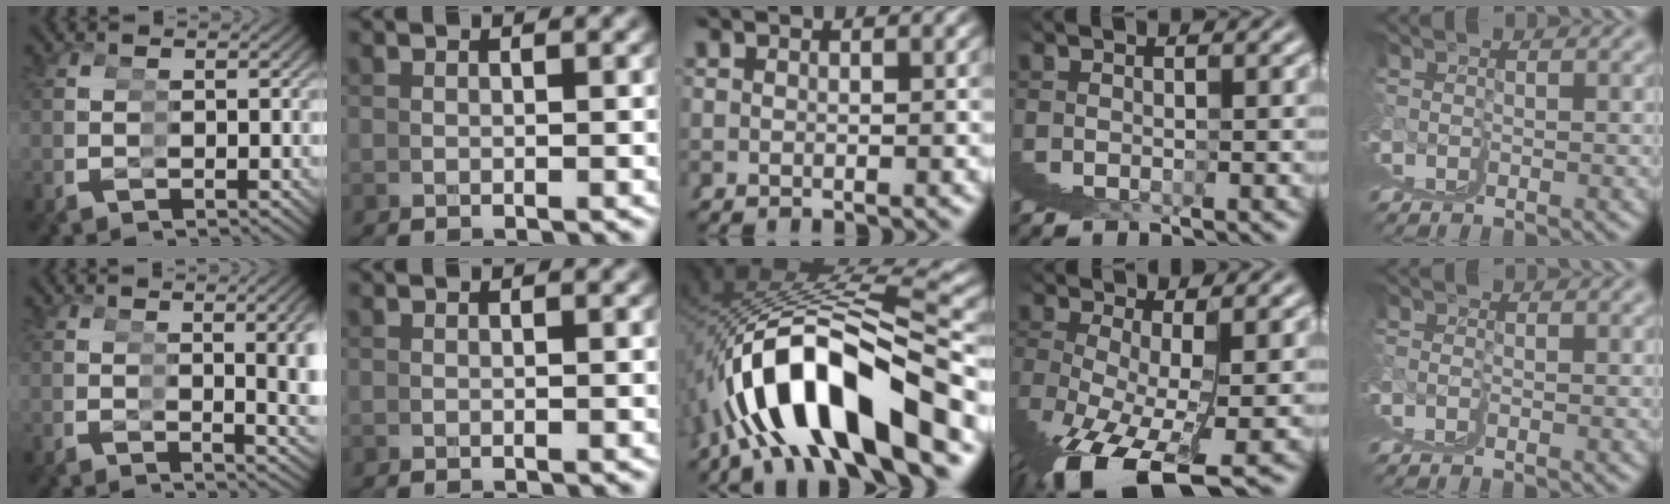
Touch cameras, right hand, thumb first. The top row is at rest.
{"thumb": {"total": 4.3, "force": [0.5, 1.1, 4.1], "torque": [-0.042, 0.005, 0.010]}, "middle": {"total": 15.3, "force": [-2.7, 7.7, 12.9], "torque": [-0.249, -0.022, -0.029]}, "ring": {"total": 5.3, "force": [-3.2, 1.3, 4.1], "torque": [-0.077, -0.021, -0.035]}, "little": {"total": 1.2, "force": [0.6, 0.6, 0.9], "torque": [-0.014, 0.004, 0.009]}}